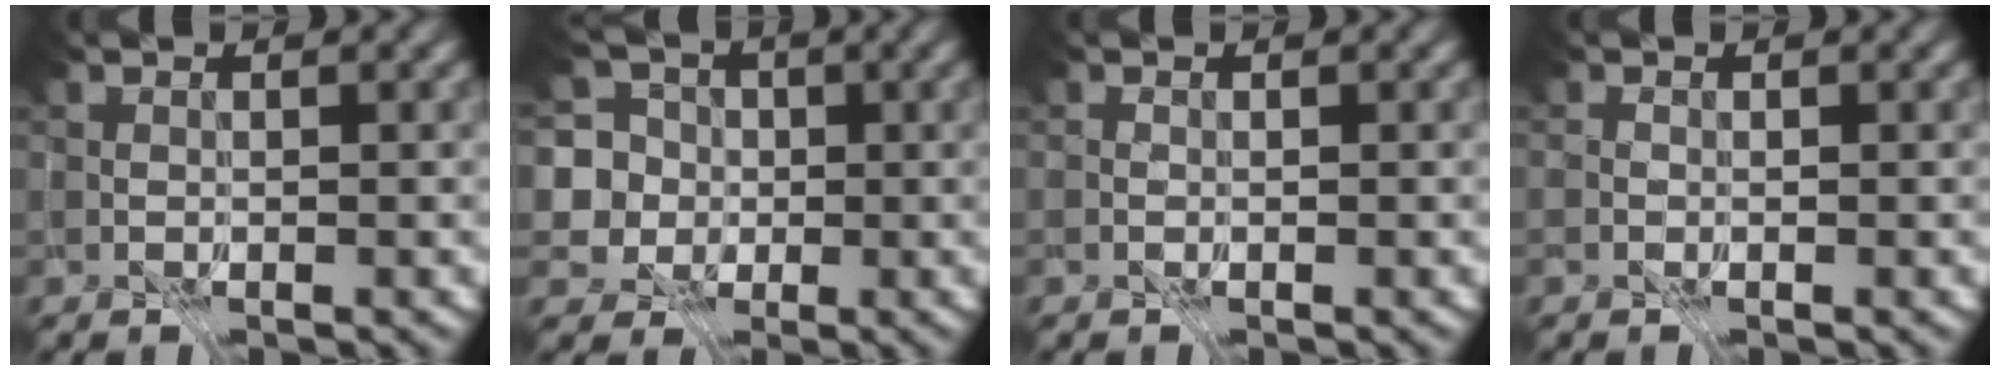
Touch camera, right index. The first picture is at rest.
{"total": 4.6, "force": [0.0, 4.3, 1.7], "torque": [-0.049, 0.020, -0.037]}
{"total": 0.6, "force": [0.2, 0.5, 0.3], "torque": [0.003, 0.004, -0.010]}
{"total": 1.1, "force": [0.4, 0.9, 0.6], "torque": [0.000, 0.006, -0.009]}